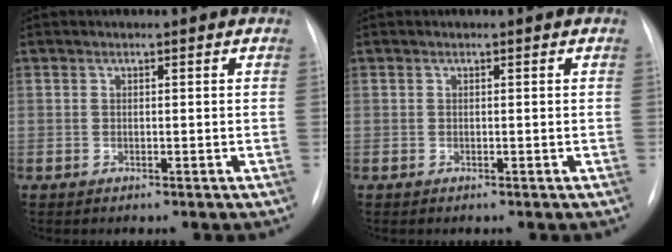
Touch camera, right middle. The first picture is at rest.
{"total": 0.0}